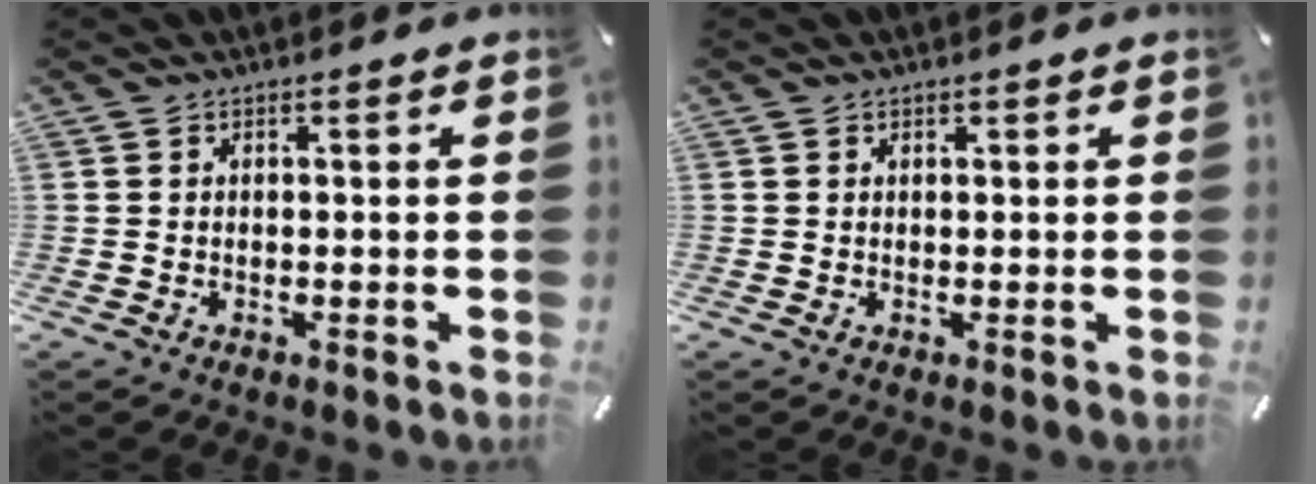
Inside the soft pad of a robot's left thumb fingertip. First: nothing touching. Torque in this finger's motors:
{"motor_torque": [-0.16, -0.48, -0.10, 0.13, 0.00]}